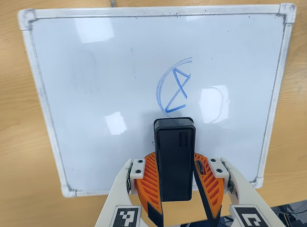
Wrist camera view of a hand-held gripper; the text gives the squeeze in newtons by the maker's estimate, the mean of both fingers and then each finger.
{"total": 6.7, "left": 7.2, "right": 6.1}